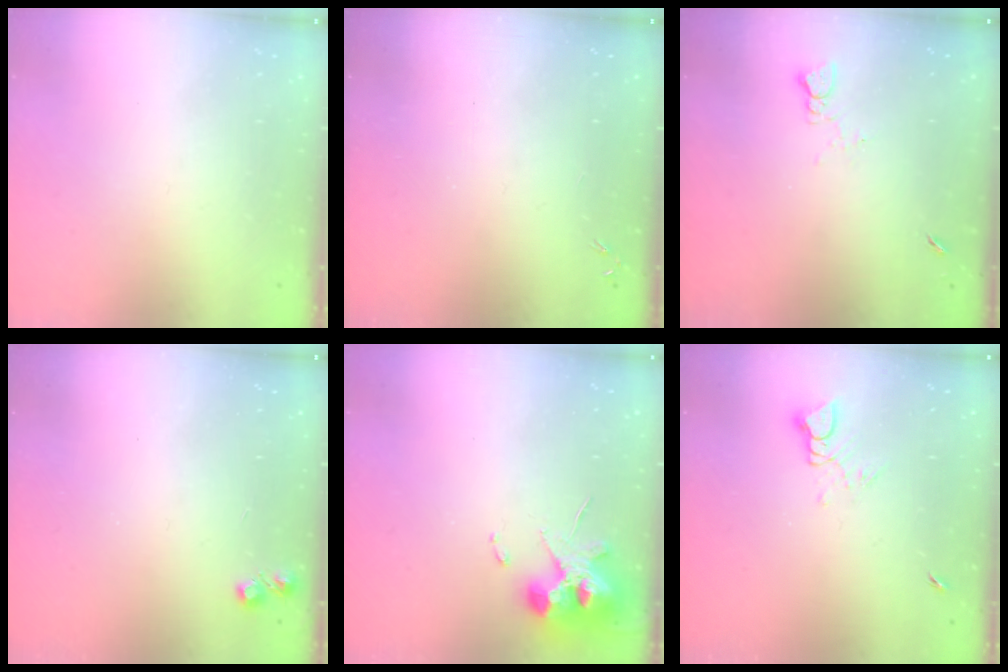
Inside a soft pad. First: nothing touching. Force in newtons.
{"total": 0.0}
{"total": 2.1, "press": 2.0, "slide": 0.3}
{"total": 4.3, "press": 4.3, "slide": 0.6}
{"total": 12.3, "press": 12.1, "slide": 2.0}
{"total": 3.4, "press": 3.4, "slide": 0.3}